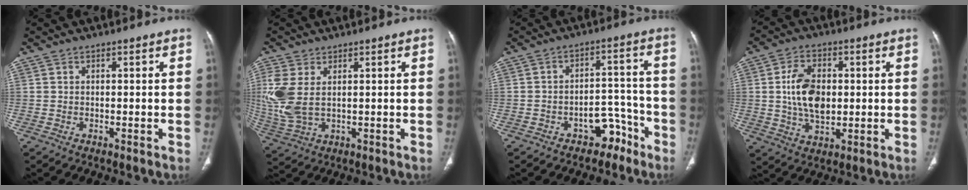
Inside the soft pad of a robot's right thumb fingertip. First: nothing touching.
{"total": 9.1, "force": [1.9, 5.2, 7.3], "torque": [-0.194, -0.001, 0.052]}
{"total": 7.0, "force": [-4.7, 4.5, 2.7], "torque": [-0.007, 0.066, -0.067]}
{"total": 10.6, "force": [0.8, 6.7, 8.1], "torque": [-0.133, -0.002, 0.020]}